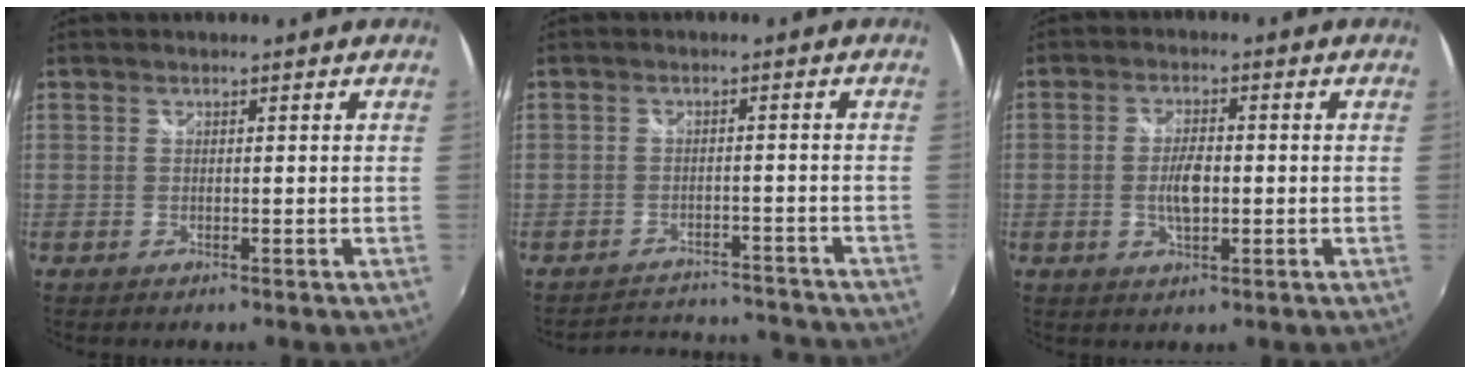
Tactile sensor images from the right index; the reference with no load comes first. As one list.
[{"total": 12.0, "force": [-11.2, 3.9, 2.2], "torque": [-0.050, 0.031, -0.138]}, {"total": 4.9, "force": [-0.7, 2.1, 4.3], "torque": [-0.085, 0.001, -0.013]}]